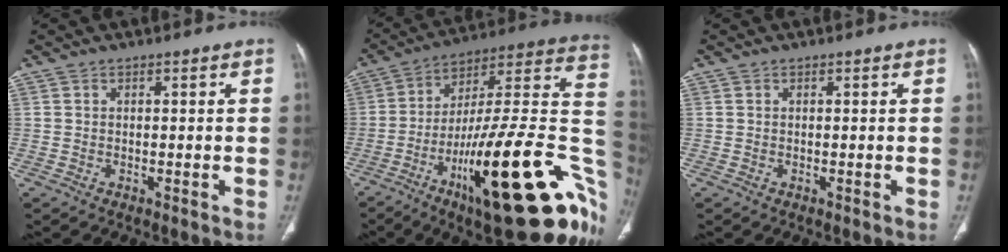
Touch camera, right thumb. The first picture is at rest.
{"total": 36.3, "force": [-11.9, 10.0, 32.8], "torque": [-0.377, 0.051, -0.178]}
{"total": 0.0}